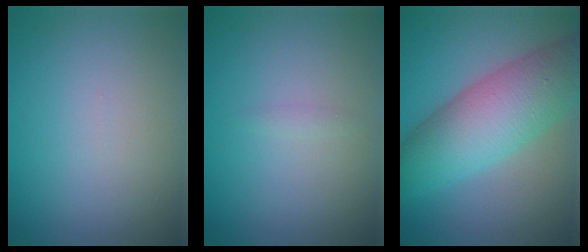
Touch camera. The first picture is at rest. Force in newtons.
{"total": 0.6, "press": 0.6, "slide": 0.0}
{"total": 8.9, "press": 8.9, "slide": 0.2}